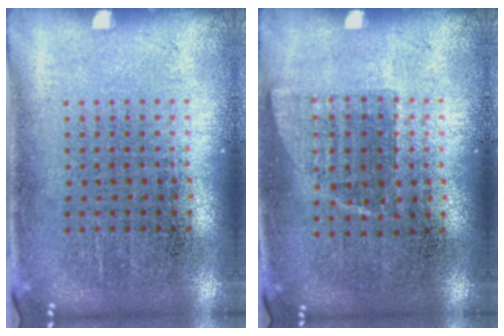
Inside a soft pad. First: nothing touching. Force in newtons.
{"total": 0.8, "press": 0.7, "slide": 0.4}